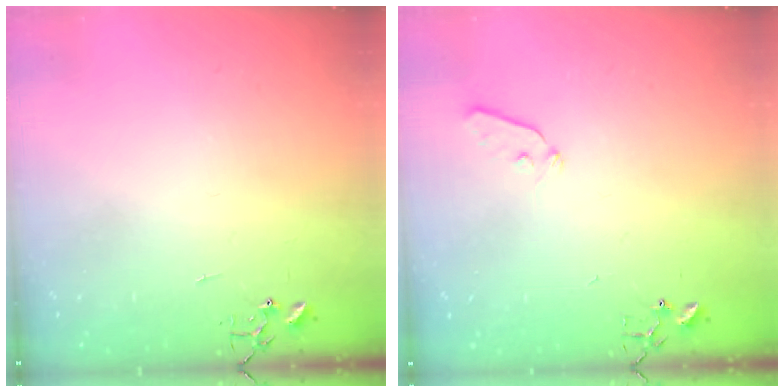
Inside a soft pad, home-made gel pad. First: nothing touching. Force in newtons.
{"total": 5.0, "press": 5.0, "slide": 0.6}